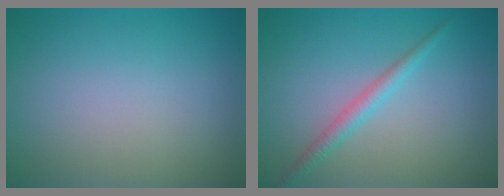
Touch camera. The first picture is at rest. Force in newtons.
{"total": 1.8, "press": 1.8, "slide": 0.0}